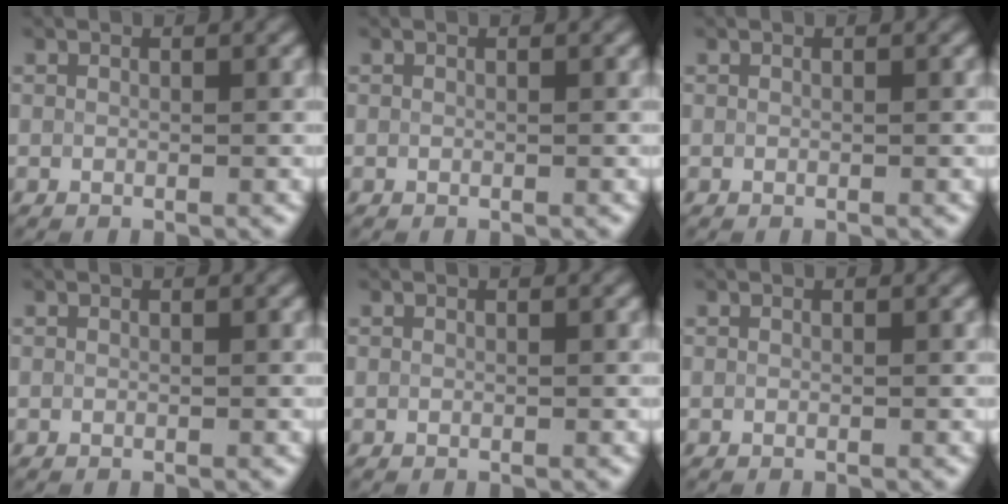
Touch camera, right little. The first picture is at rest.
{"total": 0.0}
{"total": 0.0}
{"total": 0.0}
{"total": 0.0}
{"total": 0.0}